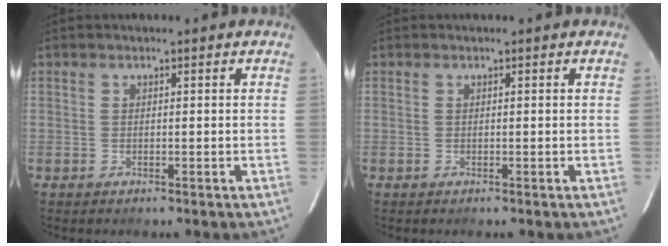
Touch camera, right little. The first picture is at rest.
{"total": 0.0}